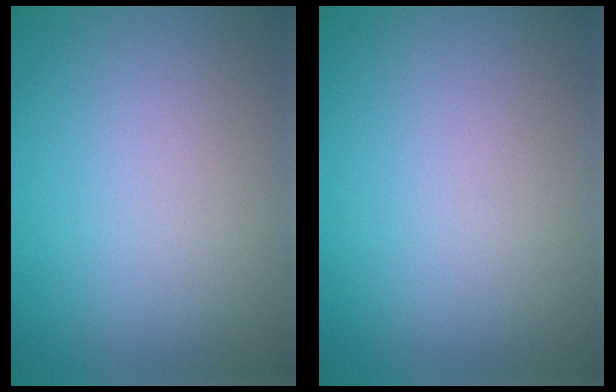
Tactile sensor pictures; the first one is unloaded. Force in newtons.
{"total": 0.0}